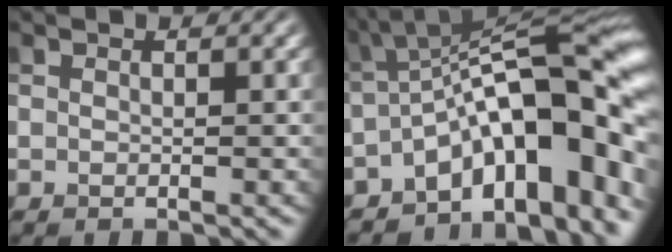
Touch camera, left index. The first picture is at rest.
{"total": 14.7, "force": [-4.1, 5.3, 13.1], "torque": [-0.157, 0.024, -0.071]}